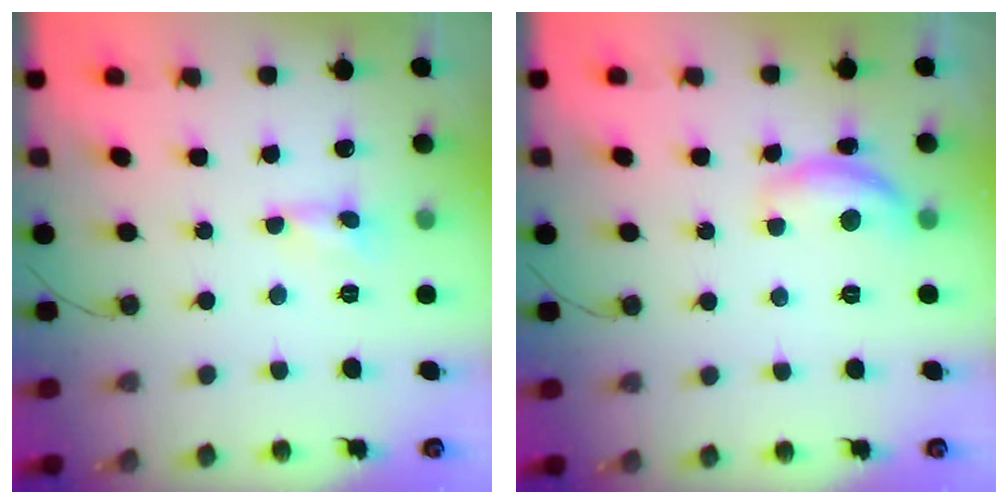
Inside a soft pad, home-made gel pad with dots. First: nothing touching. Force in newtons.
{"total": 10.4, "press": 10.4, "slide": 0.6}